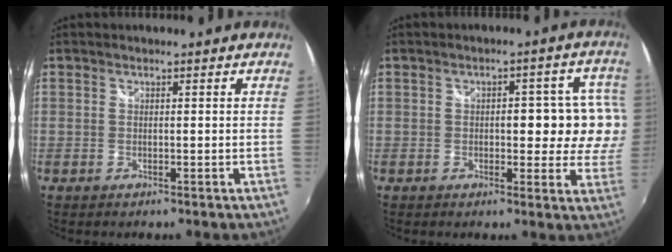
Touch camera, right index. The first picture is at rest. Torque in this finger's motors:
{"motor_torque": [1.59, -0.02, 0.48, 0.08]}